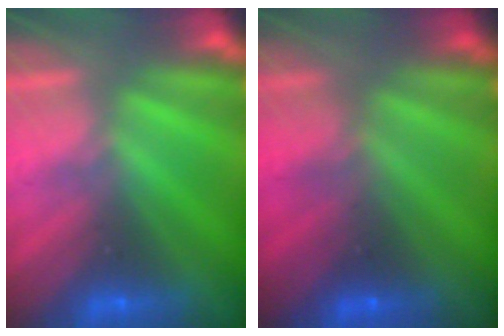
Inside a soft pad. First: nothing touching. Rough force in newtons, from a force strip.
{"total": 2.9}